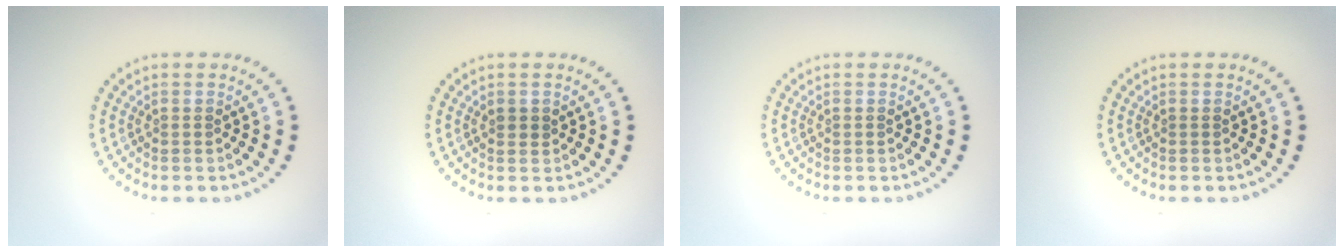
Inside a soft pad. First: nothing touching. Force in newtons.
{"total": 0.9, "press": 0.8, "slide": 0.3}
{"total": 0.0}
{"total": 0.0}